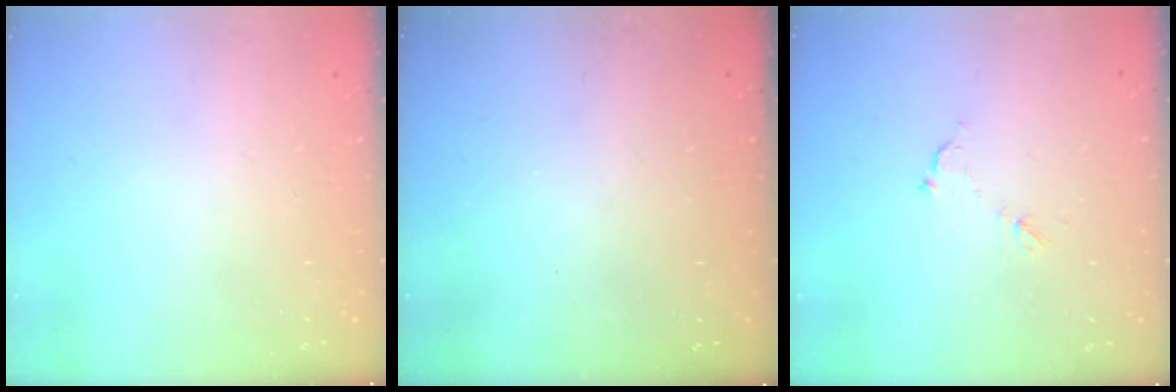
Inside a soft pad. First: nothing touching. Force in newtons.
{"total": 3.3, "press": 3.3, "slide": 0.1}
{"total": 6.3, "press": 6.3, "slide": 0.2}